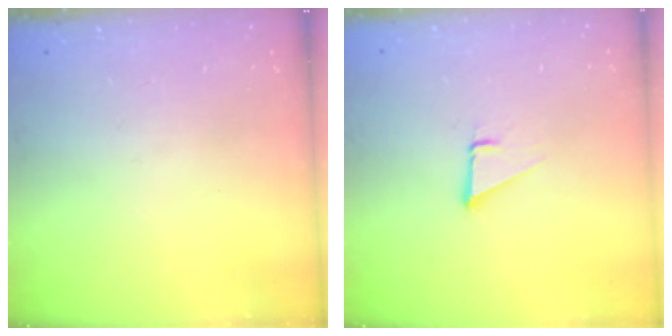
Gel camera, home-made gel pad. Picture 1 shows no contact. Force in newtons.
{"total": 1.9, "press": 1.9, "slide": 0.0}